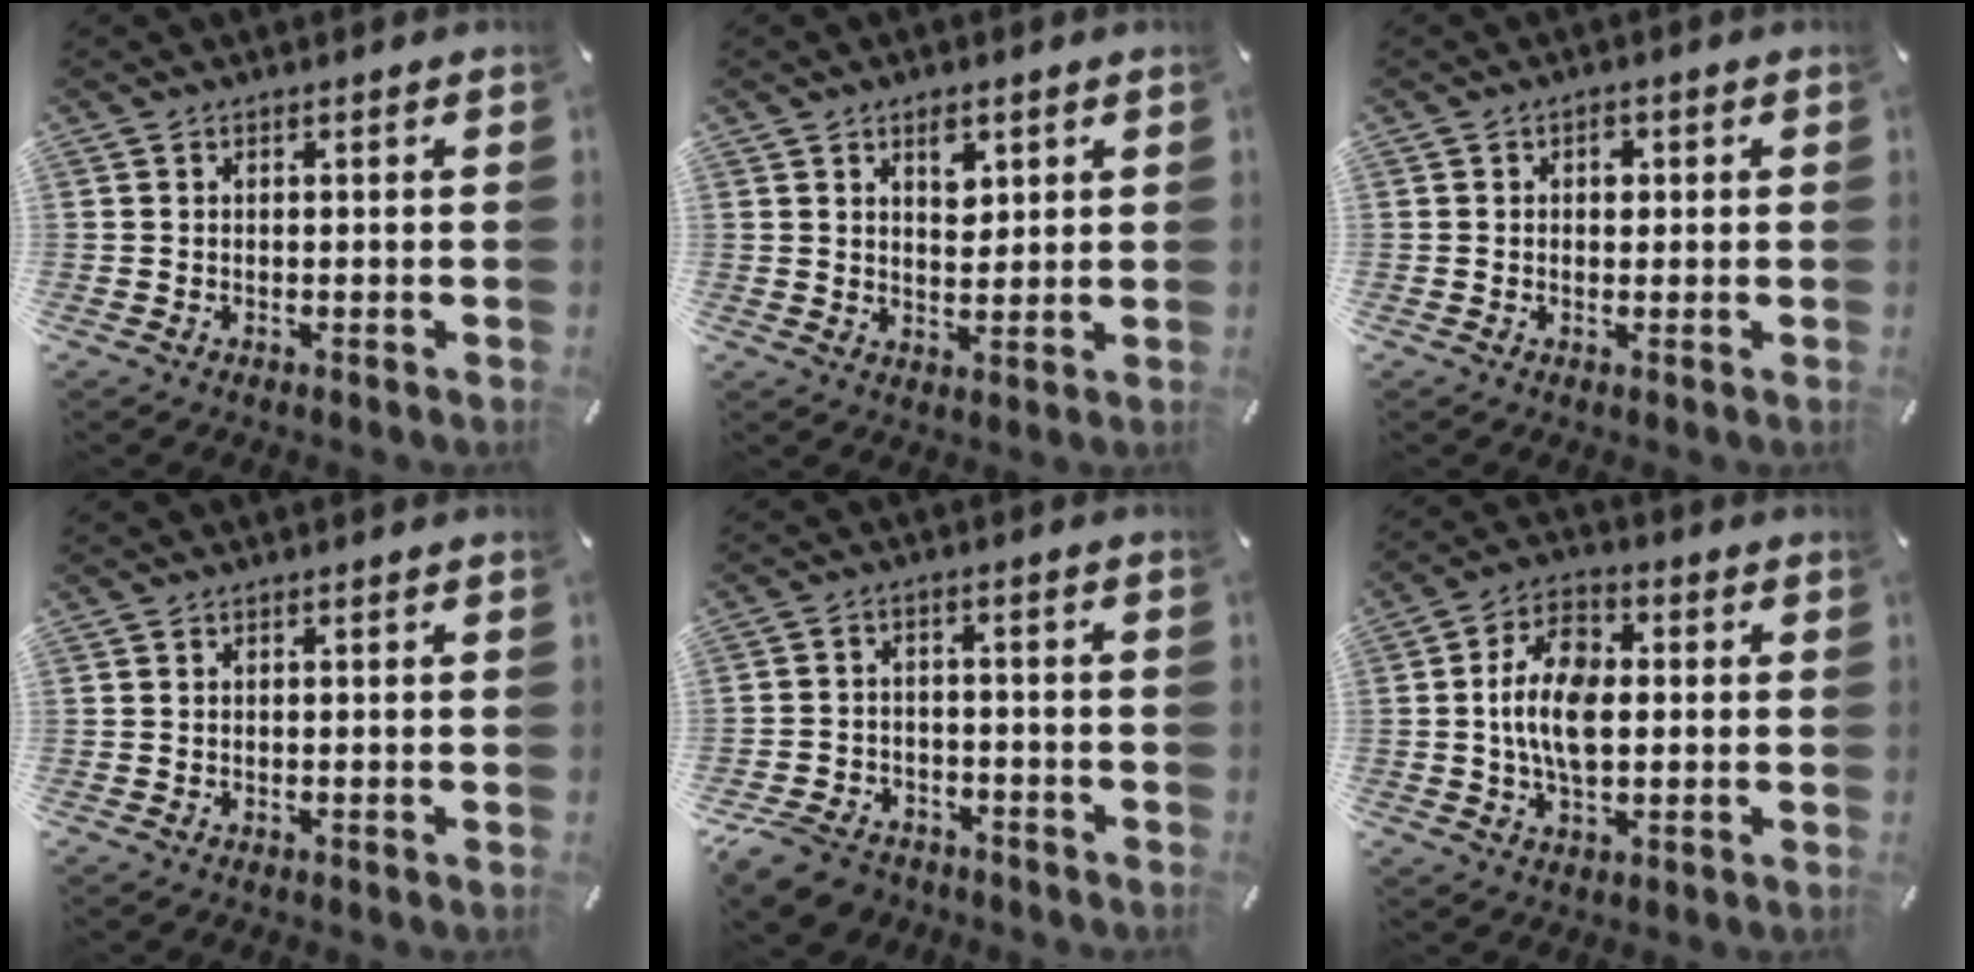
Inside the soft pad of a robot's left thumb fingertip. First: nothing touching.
{"total": 4.9, "force": [2.6, 3.0, 2.9], "torque": [-0.024, -0.013, 0.038]}
{"total": 2.1, "force": [0.3, 1.6, 1.3], "torque": [-0.004, -0.001, -0.003]}
{"total": 0.0}
{"total": 7.6, "force": [-5.8, 4.3, 2.4], "torque": [-0.054, 0.028, -0.112]}
{"total": 12.0, "force": [0.0, 7.5, 9.4], "torque": [-0.183, 0.007, -0.004]}